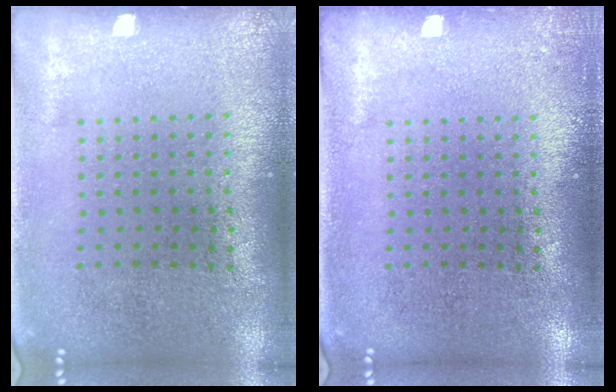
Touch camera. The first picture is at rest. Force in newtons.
{"total": 0.7, "press": 0.7, "slide": 0.2}